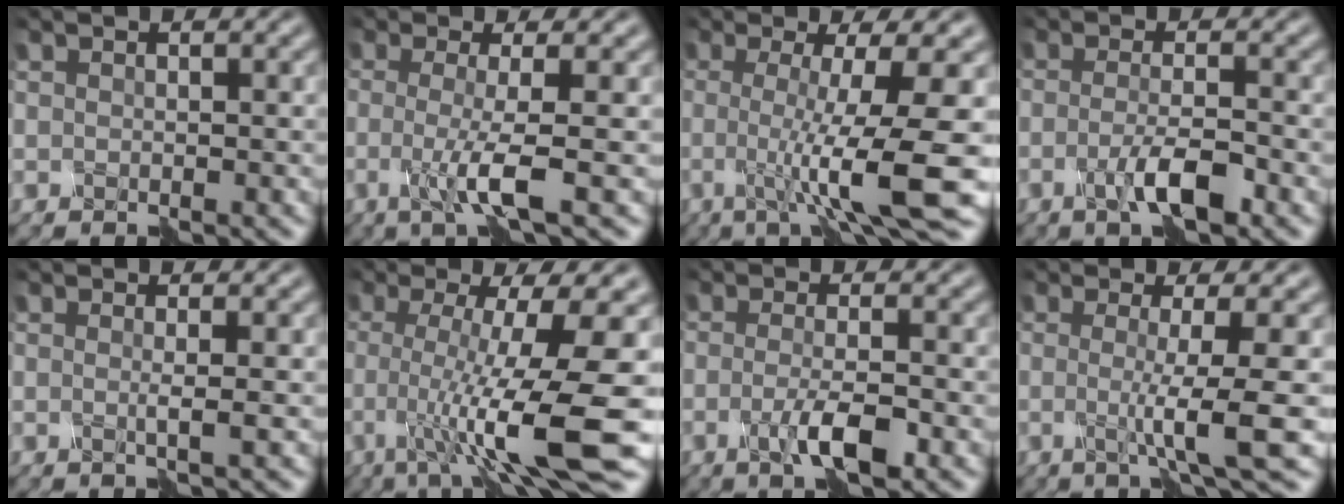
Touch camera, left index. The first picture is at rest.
{"total": 4.4, "force": [-0.9, 0.9, 4.2], "torque": [-0.077, -0.011, -0.021]}
{"total": 9.4, "force": [-1.4, 1.8, 9.2], "torque": [-0.127, -0.013, -0.022]}
{"total": 3.4, "force": [-1.7, 0.7, 2.8], "torque": [-0.058, 0.001, -0.035]}
{"total": 1.0, "force": [-0.1, 0.2, 1.0], "torque": [-0.020, -0.003, -0.008]}
{"total": 11.3, "force": [-2.8, 2.0, 10.7], "torque": [-0.162, -0.004, -0.040]}
{"total": 3.4, "force": [-1.5, 0.8, 3.0], "torque": [-0.062, -0.003, -0.029]}
{"total": 5.3, "force": [-0.6, 0.7, 5.2], "torque": [-0.087, -0.007, -0.012]}